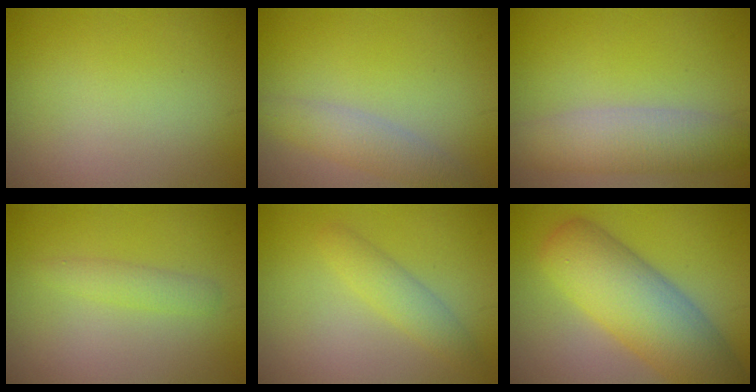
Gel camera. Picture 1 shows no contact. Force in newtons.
{"total": 2.9, "press": 2.9, "slide": 0.2}
{"total": 5.3, "press": 5.3, "slide": 0.3}
{"total": 1.6, "press": 1.6, "slide": 0.2}
{"total": 2.3, "press": 2.3, "slide": 0.1}
{"total": 9.5, "press": 9.5, "slide": 0.5}